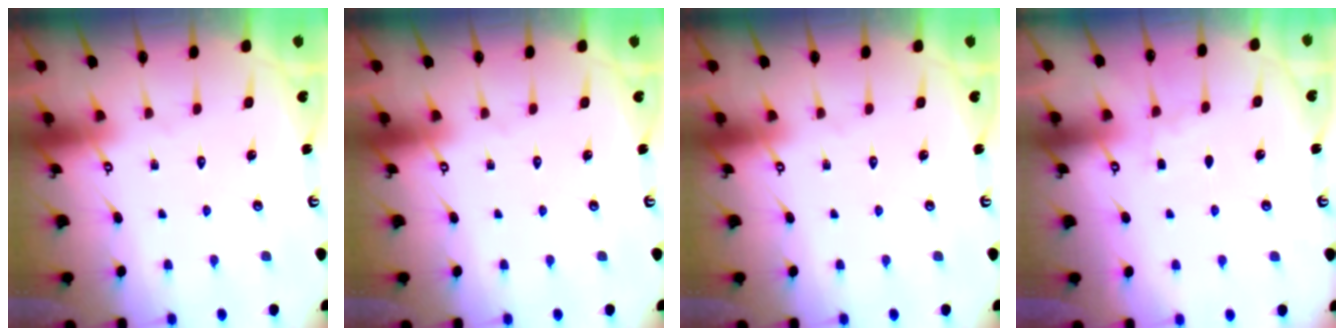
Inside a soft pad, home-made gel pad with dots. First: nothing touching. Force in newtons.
{"total": 0.0}
{"total": 0.0}
{"total": 3.2, "press": 3.1, "slide": 0.5}